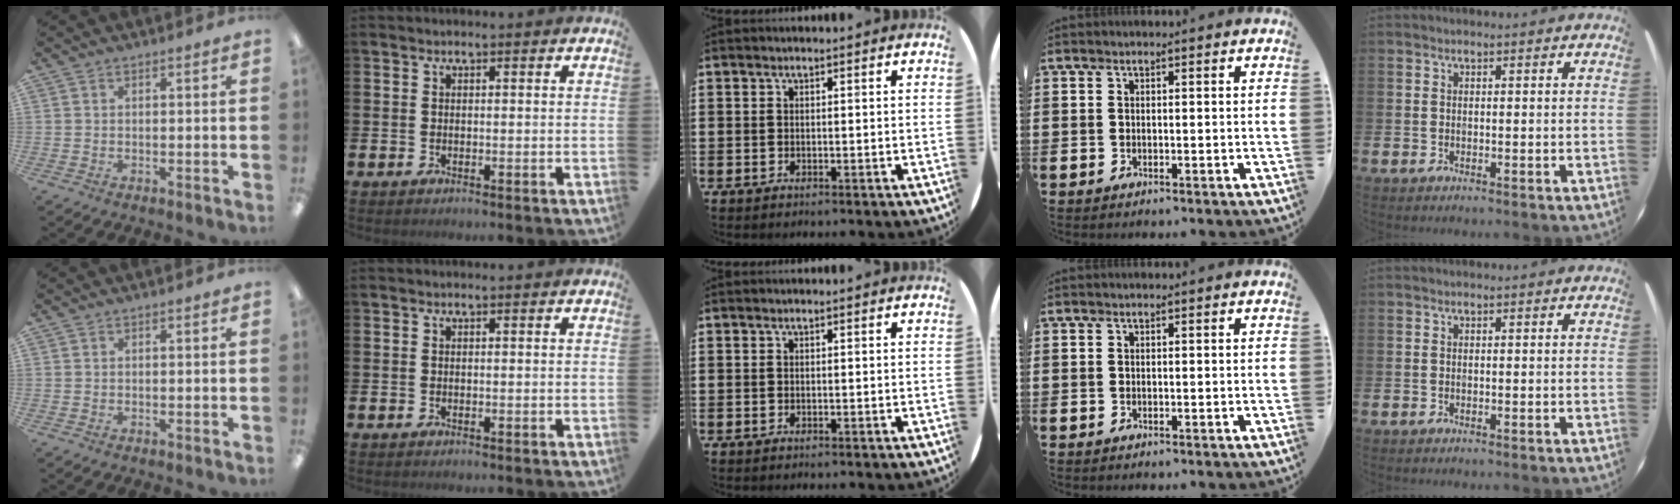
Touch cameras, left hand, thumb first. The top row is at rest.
{}